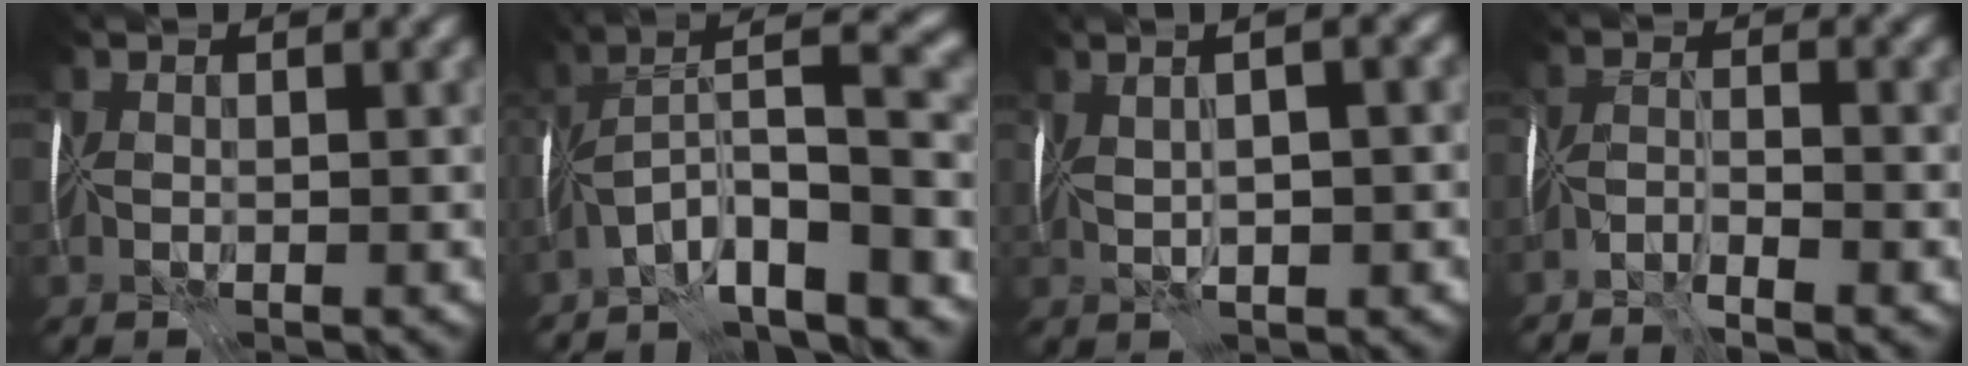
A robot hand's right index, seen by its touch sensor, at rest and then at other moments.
{"total": 8.9, "force": [-5.0, 1.0, 7.3], "torque": [-0.114, 0.016, -0.092]}
{"total": 5.3, "force": [1.7, 1.2, 4.9], "torque": [-0.063, 0.024, 0.016]}
{"total": 3.1, "force": [-2.9, -0.8, 0.9], "torque": [-0.021, -0.006, -0.055]}